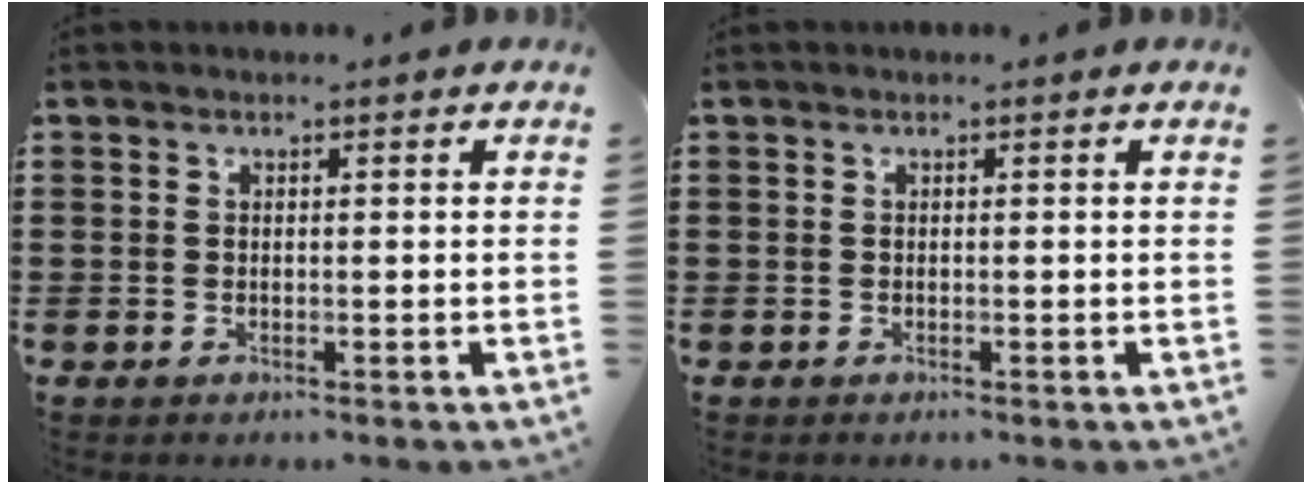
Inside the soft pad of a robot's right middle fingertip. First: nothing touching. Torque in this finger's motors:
{"motor_torque": [0.04, -0.04, 0.01, -0.01]}